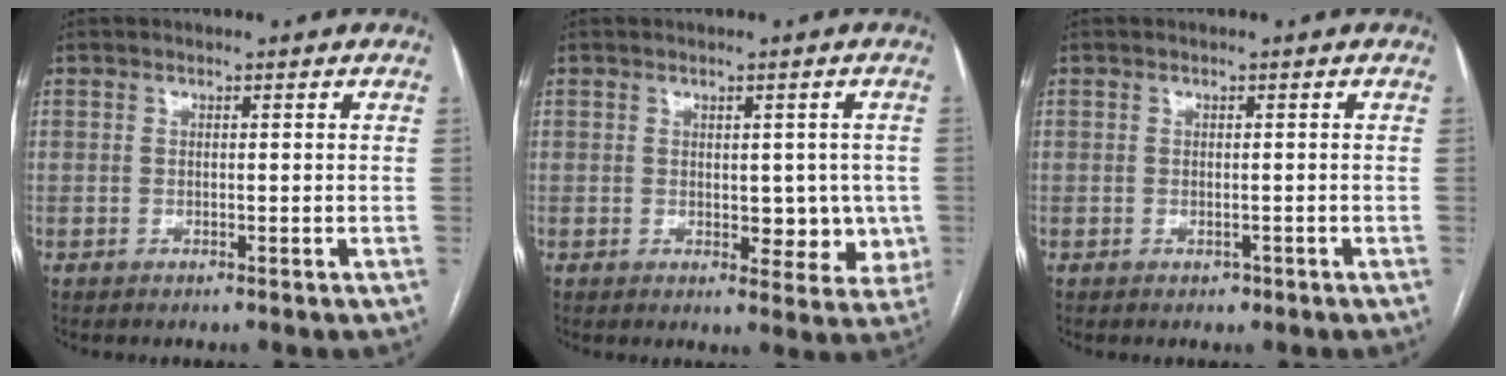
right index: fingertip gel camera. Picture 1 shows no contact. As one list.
[{"total": 6.2, "force": [-0.3, 3.7, 5.0], "torque": [-0.039, 0.007, 0.003]}, {"total": 0.8, "force": [-0.7, 0.5, 0.2], "torque": [-0.002, 0.001, -0.006]}]